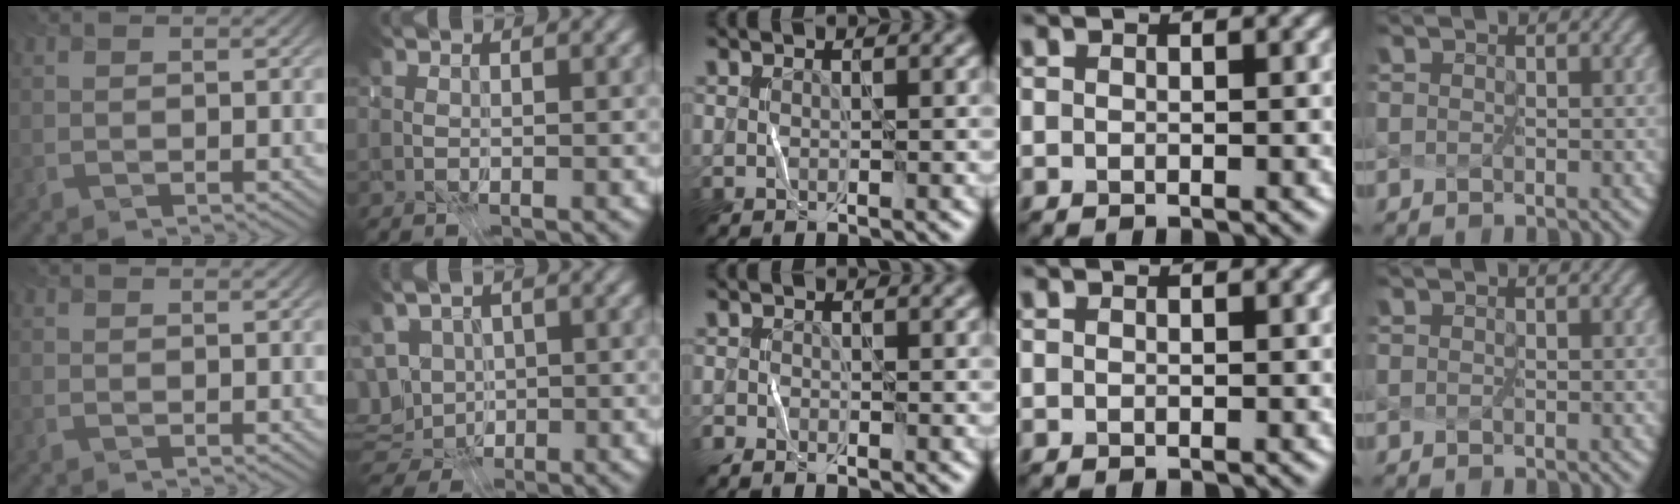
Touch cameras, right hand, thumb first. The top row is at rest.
{"index": {"total": 6.4, "force": [-1.5, 5.0, 3.8], "torque": [-0.064, -0.005, -0.038]}, "middle": {"total": 1.0, "force": [-0.9, 0.4, 0.2], "torque": [-0.004, -0.002, -0.021]}}